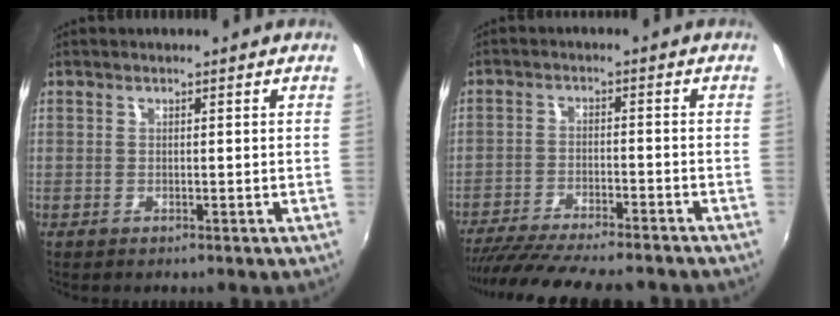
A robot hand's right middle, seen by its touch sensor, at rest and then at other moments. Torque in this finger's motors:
{"motor_torque": [1.08, -1.06, 0.25, 0.17]}